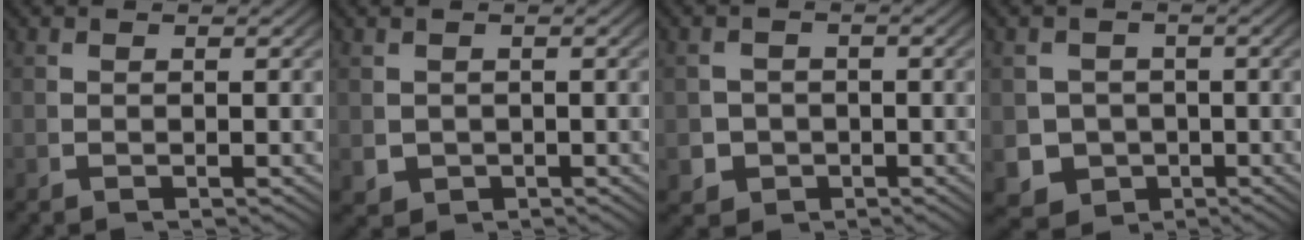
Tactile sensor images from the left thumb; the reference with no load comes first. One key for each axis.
{"total": 3.0, "fx": -0.4, "fy": 2.7, "fz": 1.2, "tx": -0.034, "ty": -0.020, "tz": 0.006}
{"total": 4.2, "fx": -1.4, "fy": 3.6, "fz": 1.6, "tx": -0.037, "ty": -0.024, "tz": -0.013}
{"total": 8.8, "fx": -2.9, "fy": 7.8, "fz": 3.1, "tx": -0.068, "ty": -0.051, "tz": -0.030}